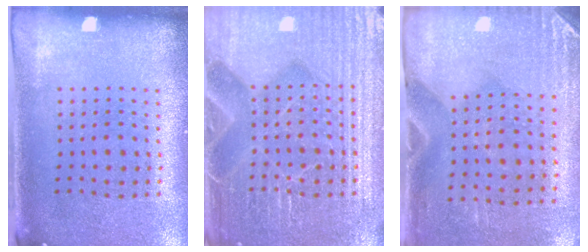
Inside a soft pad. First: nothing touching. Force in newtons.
{"total": 7.6, "press": 7.5, "slide": 1.1}
{"total": 2.9, "press": 2.5, "slide": 1.4}